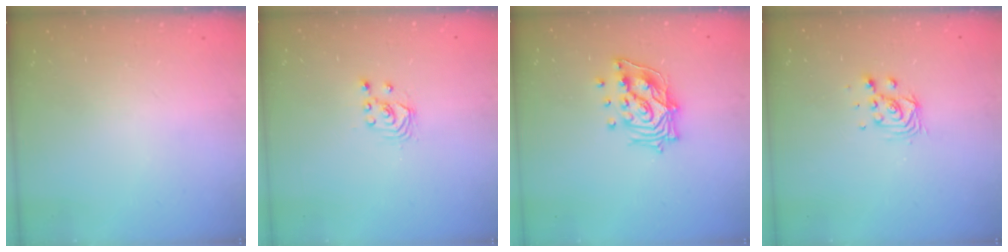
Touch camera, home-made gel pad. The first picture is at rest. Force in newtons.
{"total": 1.7, "press": 1.7, "slide": 0.2}
{"total": 12.7, "press": 12.6, "slide": 1.3}
{"total": 4.9, "press": 4.9, "slide": 0.4}